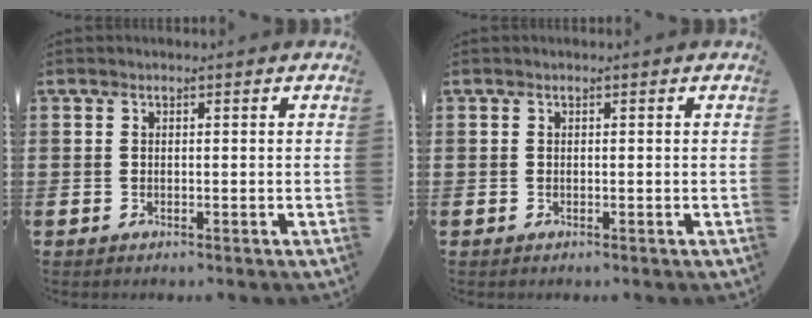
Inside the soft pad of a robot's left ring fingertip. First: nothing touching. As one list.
[{"total": 0.0}]